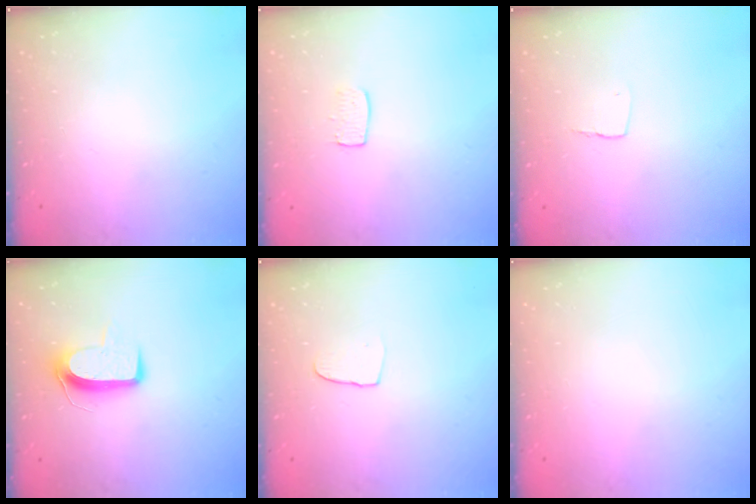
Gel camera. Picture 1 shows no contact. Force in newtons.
{"total": 5.1, "press": 5.1, "slide": 0.4}
{"total": 4.1, "press": 4.1, "slide": 0.2}
{"total": 9.3, "press": 9.3, "slide": 0.6}
{"total": 5.0, "press": 4.9, "slide": 0.5}
{"total": 0.0}